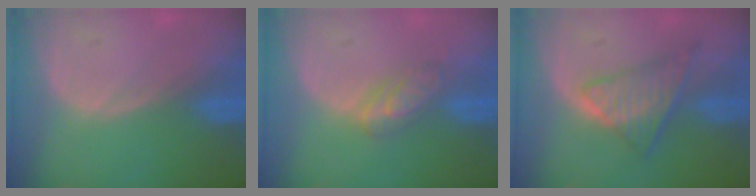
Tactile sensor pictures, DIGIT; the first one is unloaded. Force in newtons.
{"total": 4.7, "press": 4.5, "slide": 1.5}
{"total": 7.0, "press": 6.1, "slide": 3.5}